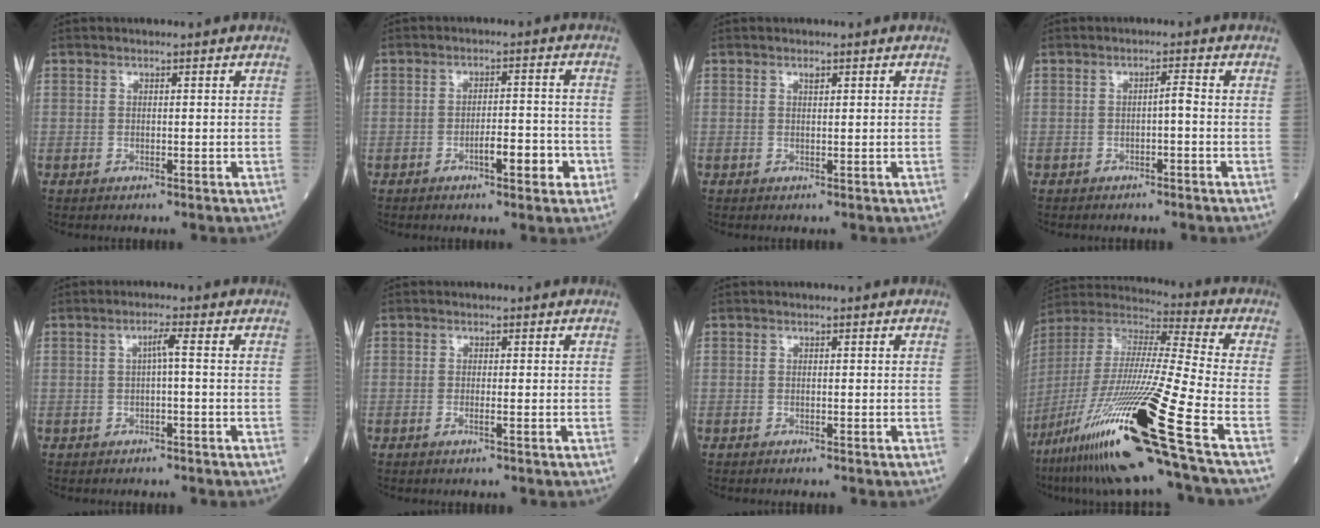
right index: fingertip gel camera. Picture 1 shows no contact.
{"total": 5.4, "force": [-2.4, 1.4, 4.6], "torque": [-0.065, 0.006, -0.034]}
{"total": 0.8, "force": [0.5, 0.4, 0.5], "torque": [-0.010, -0.002, 0.007]}
{"total": 1.5, "force": [-0.5, 0.1, 1.4], "torque": [-0.021, 0.003, -0.009]}
{"total": 1.9, "force": [0.0, -0.1, 1.9], "torque": [-0.031, 0.004, -0.001]}
{"total": 0.8, "force": [-0.4, -0.1, 0.7], "torque": [-0.016, 0.000, -0.007]}
{"total": 0.7, "force": [-0.7, 0.1, 0.3], "torque": [-0.002, -0.001, -0.010]}
{"total": 28.6, "force": [-15.3, -0.2, 24.2], "torque": [-0.478, -0.055, -0.284]}